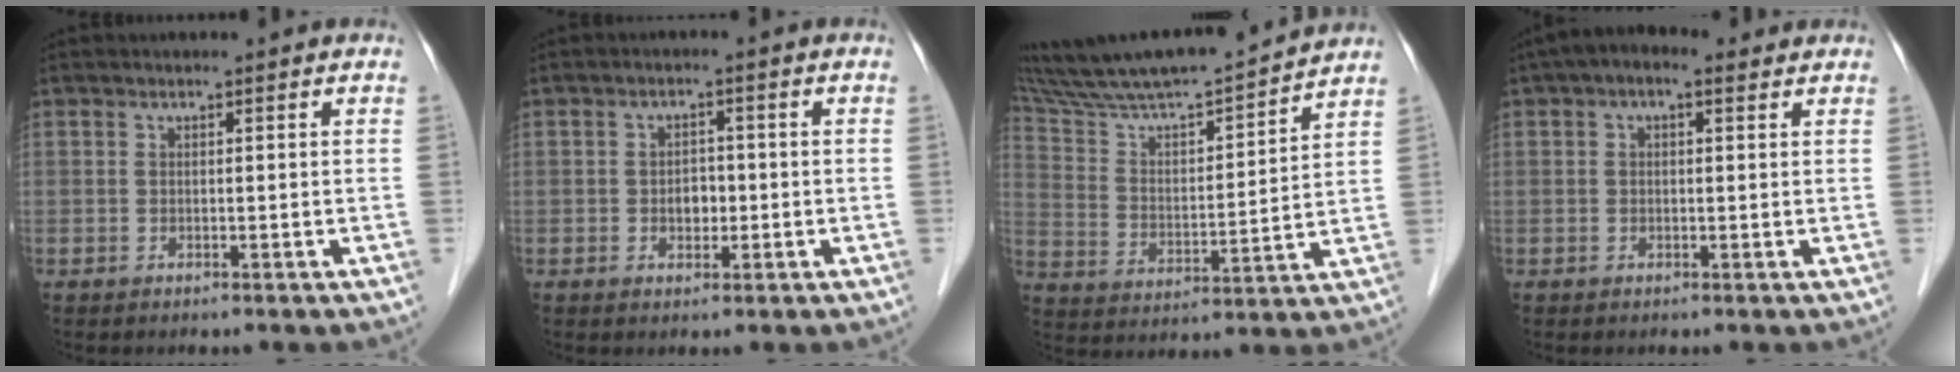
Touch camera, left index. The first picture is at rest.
{"total": 2.8, "force": [-0.5, 2.0, 1.9], "torque": [-0.028, 0.007, -0.005]}
{"total": 20.2, "force": [18.6, 0.7, 7.8], "torque": [-0.144, 0.007, 0.309]}
{"total": 4.5, "force": [2.5, 2.1, 3.1], "torque": [-0.059, 0.034, 0.034]}